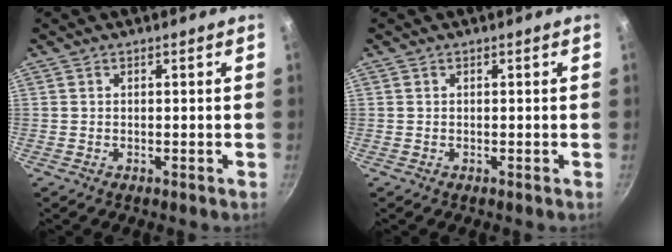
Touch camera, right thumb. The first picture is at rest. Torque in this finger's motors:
{"motor_torque": [0.00, 0.00, -0.01, 0.34, 0.00]}